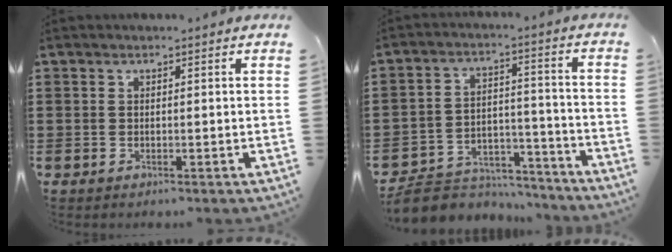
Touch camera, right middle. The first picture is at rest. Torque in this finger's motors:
{"motor_torque": [0.77, -0.43, 0.00, 0.01]}